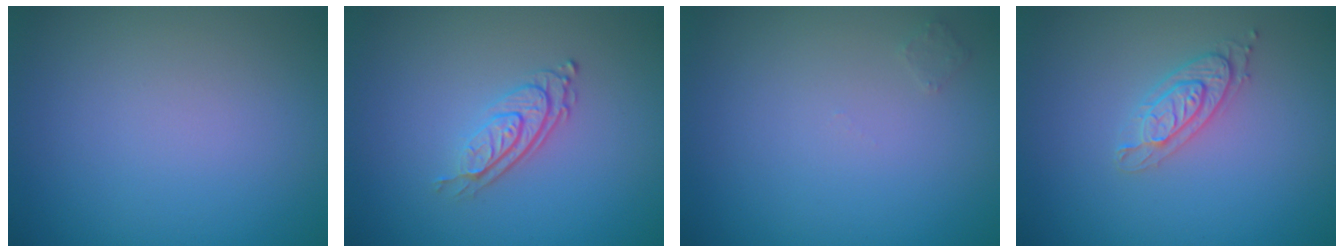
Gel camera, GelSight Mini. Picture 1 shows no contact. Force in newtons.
{"total": 2.9, "press": 1.9, "slide": 2.2}
{"total": 0.7, "press": 0.7, "slide": 0.0}
{"total": 2.1, "press": 2.1, "slide": 0.4}